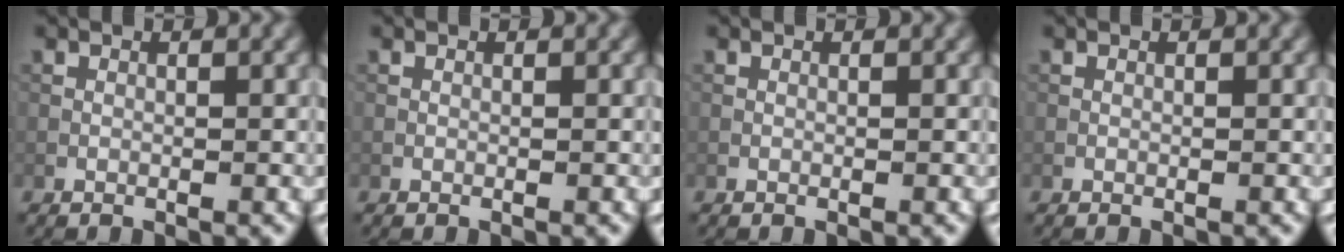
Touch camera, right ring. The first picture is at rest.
{"total": 0.0}
{"total": 0.0}
{"total": 0.0}